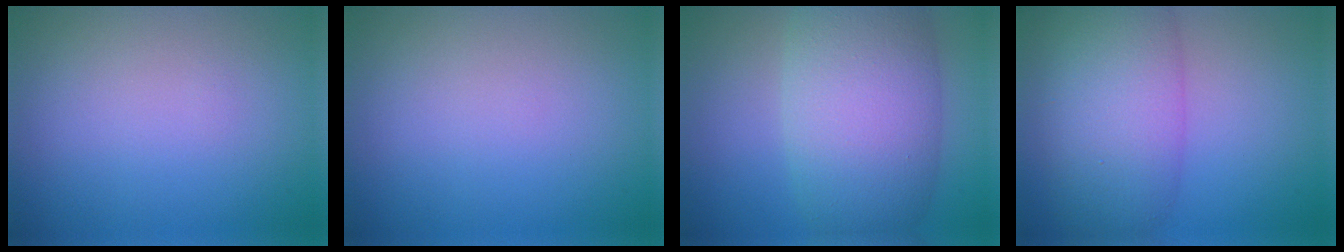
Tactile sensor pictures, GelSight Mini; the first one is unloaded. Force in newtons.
{"total": 0.0}
{"total": 10.3, "press": 10.3, "slide": 0.3}
{"total": 7.8, "press": 7.7, "slide": 0.5}